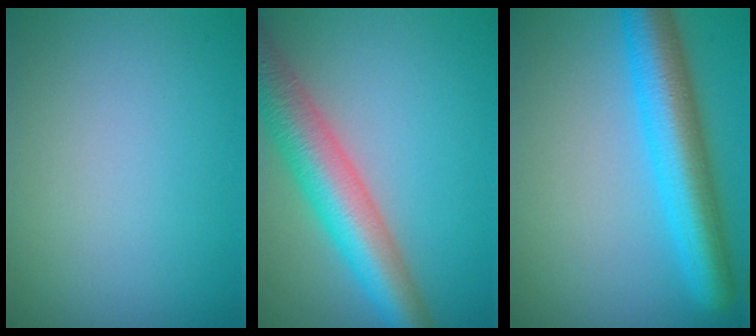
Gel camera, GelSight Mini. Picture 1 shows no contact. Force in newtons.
{"total": 7.9, "press": 7.9, "slide": 0.3}
{"total": 7.5, "press": 7.5, "slide": 0.3}